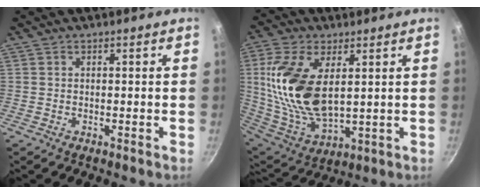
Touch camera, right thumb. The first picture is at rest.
{"total": 18.9, "force": [3.9, 9.9, 15.6], "torque": [-0.310, -0.023, 0.085]}